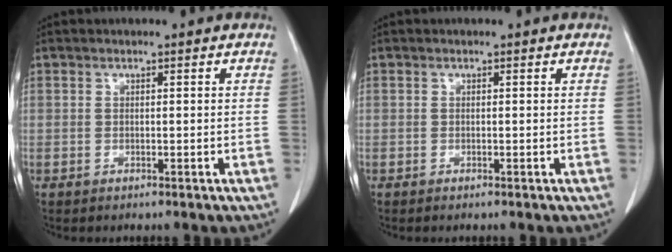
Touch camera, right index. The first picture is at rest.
{"total": 0.0}